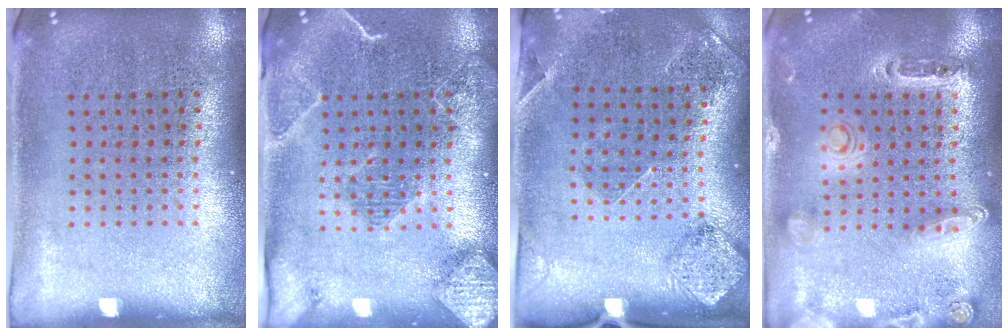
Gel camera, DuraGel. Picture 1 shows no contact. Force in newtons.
{"total": 2.2, "press": 2.1, "slide": 0.6}
{"total": 1.5, "press": 1.3, "slide": 0.8}
{"total": 1.4, "press": 1.4, "slide": 0.2}